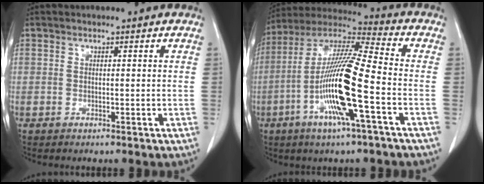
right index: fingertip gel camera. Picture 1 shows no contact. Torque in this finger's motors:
{"motor_torque": [2.14, 0.00, 0.56, 0.21]}